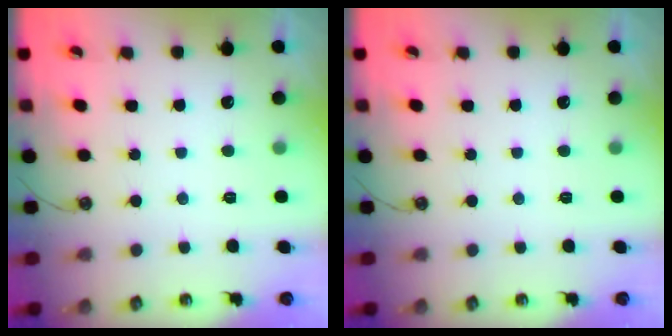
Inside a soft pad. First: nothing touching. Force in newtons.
{"total": 0.0}